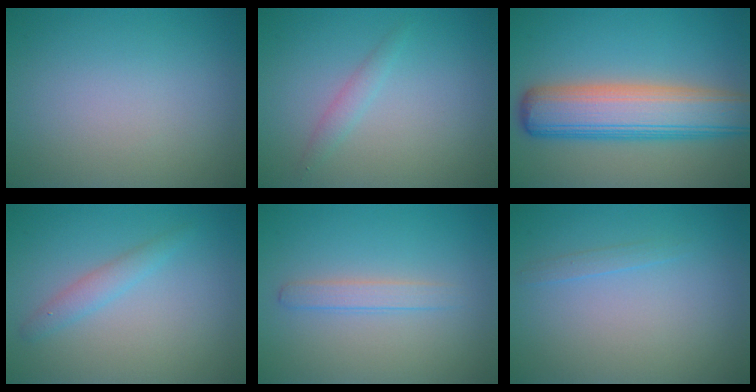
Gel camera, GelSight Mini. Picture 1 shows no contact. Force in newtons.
{"total": 1.5, "press": 1.5, "slide": 0.1}
{"total": 8.8, "press": 8.8, "slide": 0.4}
{"total": 1.6, "press": 1.6, "slide": 0.1}
{"total": 1.6, "press": 1.6, "slide": 0.0}
{"total": 0.7, "press": 0.7, "slide": 0.1}